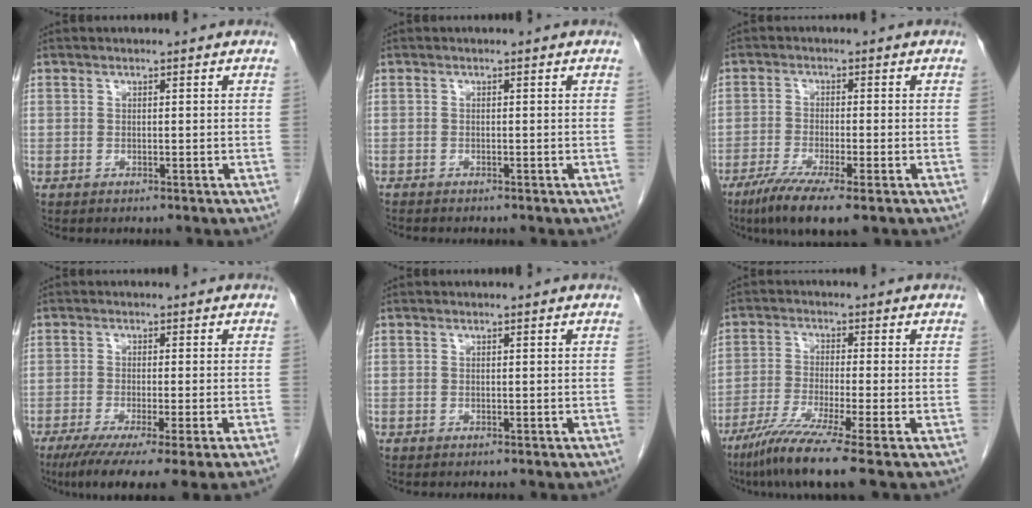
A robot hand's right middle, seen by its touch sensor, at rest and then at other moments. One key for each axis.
{"total": 1.7, "fx": -1.5, "fy": 0.4, "fz": 0.6, "tx": -0.013, "ty": -0.003, "tz": -0.021}
{"total": 8.7, "fx": -5.4, "fy": 1.0, "fz": 6.8, "tx": -0.119, "ty": -0.023, "tz": -0.086}
{"total": 11.4, "fx": -8.4, "fy": -0.9, "fz": 7.6, "tx": -0.095, "ty": -0.035, "tz": -0.127}
{"total": 0.0}
{"total": 9.2, "fx": -6.3, "fy": -1.4, "fz": 6.6, "tx": -0.120, "ty": -0.034, "tz": -0.113}